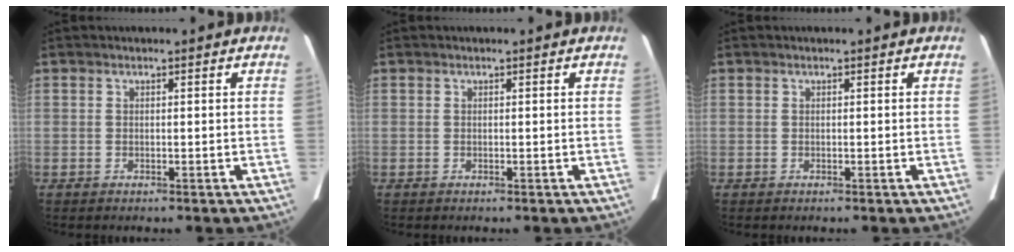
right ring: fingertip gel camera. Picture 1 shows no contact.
{"total": 0.0}
{"total": 0.0}